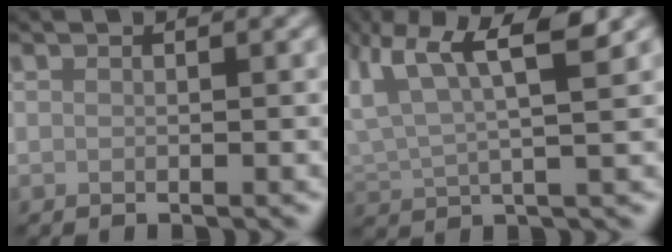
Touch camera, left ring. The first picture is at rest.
{"total": 7.0, "force": [4.0, 1.9, 5.4], "torque": [-0.113, 0.010, 0.071]}